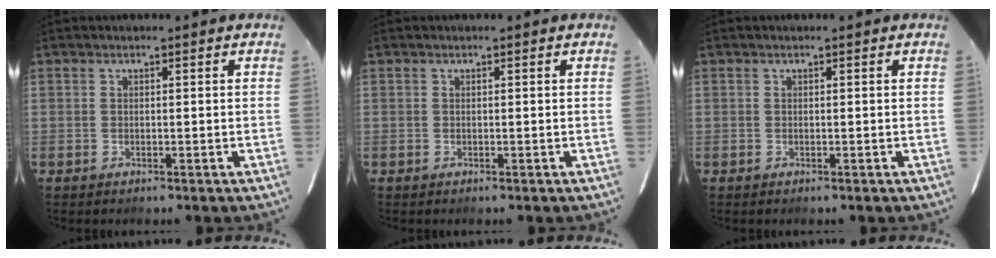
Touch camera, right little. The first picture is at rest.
{"total": 0.0}
{"total": 0.0}